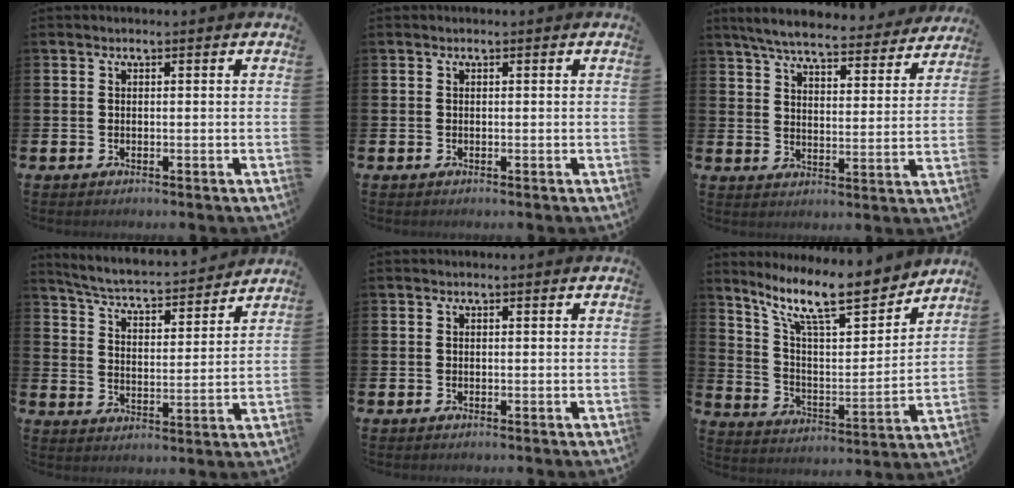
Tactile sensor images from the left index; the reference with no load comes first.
{"total": 0.0}
{"total": 6.7, "force": [6.2, 0.9, 2.2], "torque": [-0.063, -0.039, 0.106]}
{"total": 5.0, "force": [4.8, 0.5, 1.1], "torque": [-0.051, -0.042, 0.078]}
{"total": 0.0}
{"total": 13.2, "force": [10.8, 3.3, 6.8], "torque": [-0.150, -0.064, 0.187]}